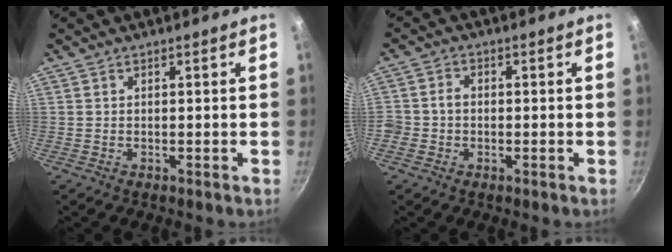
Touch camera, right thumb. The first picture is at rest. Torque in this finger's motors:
{"motor_torque": [0.05, 0.10, 0.52, 0.02, 0.01]}